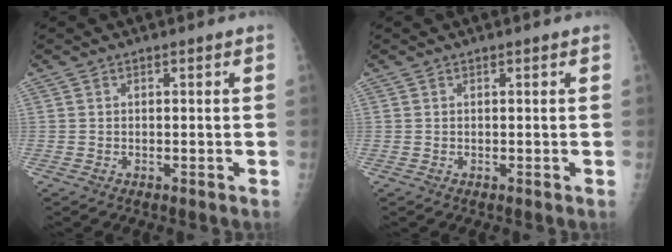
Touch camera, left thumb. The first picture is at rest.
{"total": 0.0}